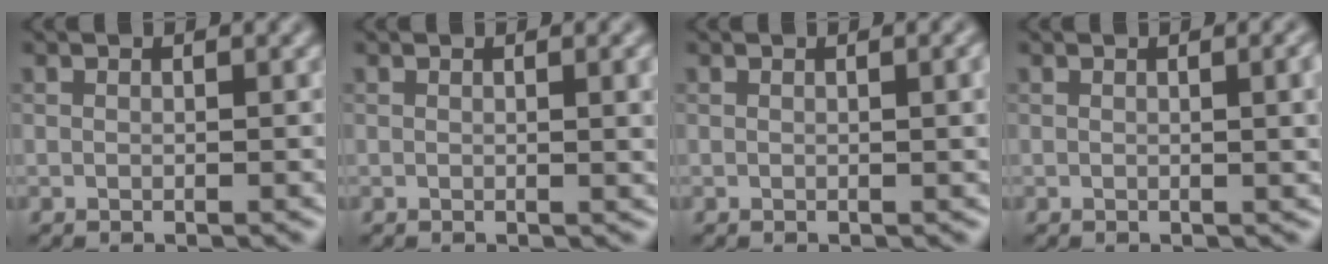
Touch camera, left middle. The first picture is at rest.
{"total": 2.9, "force": [0.5, 0.9, 2.7], "torque": [-0.028, 0.003, 0.004]}
{"total": 2.2, "force": [0.3, 0.7, 2.1], "torque": [-0.022, 0.004, 0.001]}
{"total": 3.6, "force": [0.4, 1.2, 3.4], "torque": [-0.034, 0.008, 0.002]}